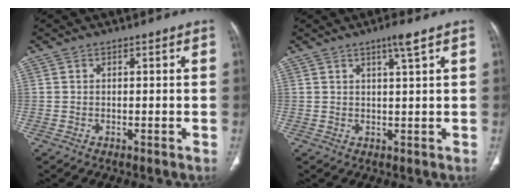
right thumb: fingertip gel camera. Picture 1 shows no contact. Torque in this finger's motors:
{"motor_torque": [0.24, 0.25, -0.16, 0.04, 0.00]}